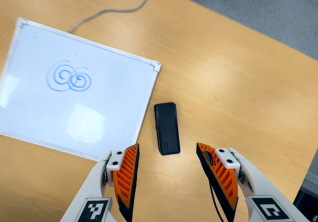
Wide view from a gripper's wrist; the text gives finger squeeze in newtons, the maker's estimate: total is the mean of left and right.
{"total": 0.0}